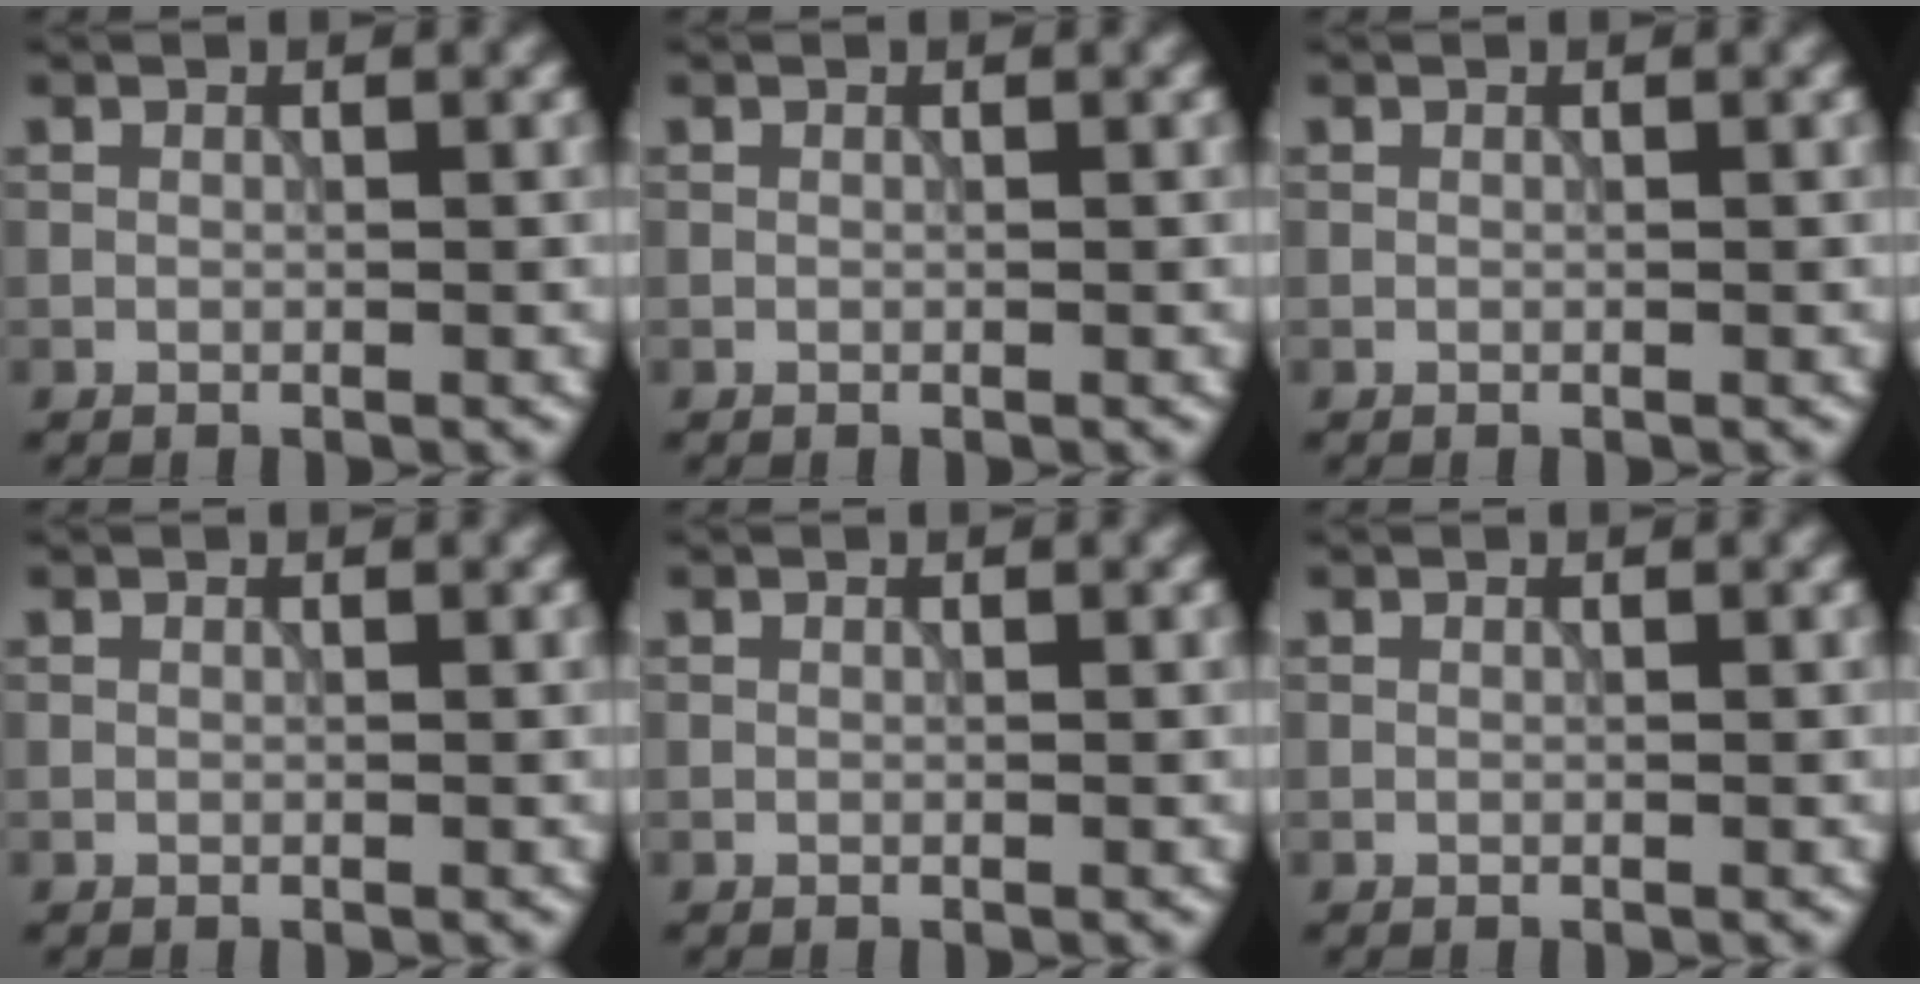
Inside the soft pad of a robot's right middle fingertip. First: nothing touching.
{"total": 0.0}
{"total": 0.0}
{"total": 0.0}
{"total": 0.0}
{"total": 0.0}